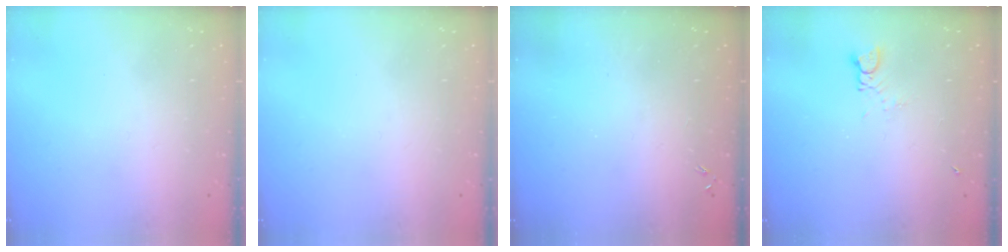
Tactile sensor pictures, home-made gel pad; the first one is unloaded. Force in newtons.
{"total": 0.0}
{"total": 0.0}
{"total": 1.4, "press": 1.4, "slide": 0.2}